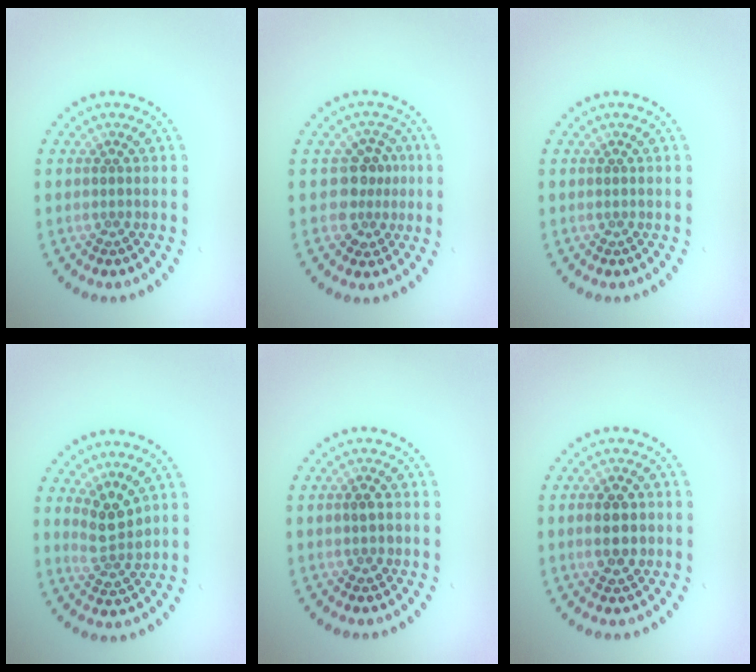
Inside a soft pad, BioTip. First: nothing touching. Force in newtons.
{"total": 3.0, "press": 2.6, "slide": 1.5}
{"total": 0.0}
{"total": 2.6, "press": 2.3, "slide": 1.3}
{"total": 1.2, "press": 1.2, "slide": 0.0}
{"total": 3.5, "press": 3.5, "slide": 0.1}